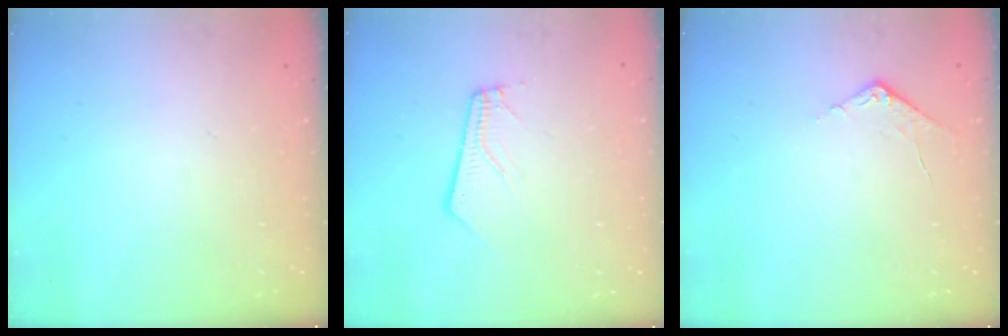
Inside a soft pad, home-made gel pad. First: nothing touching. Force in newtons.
{"total": 3.8, "press": 3.8, "slide": 0.3}
{"total": 5.8, "press": 5.7, "slide": 0.6}